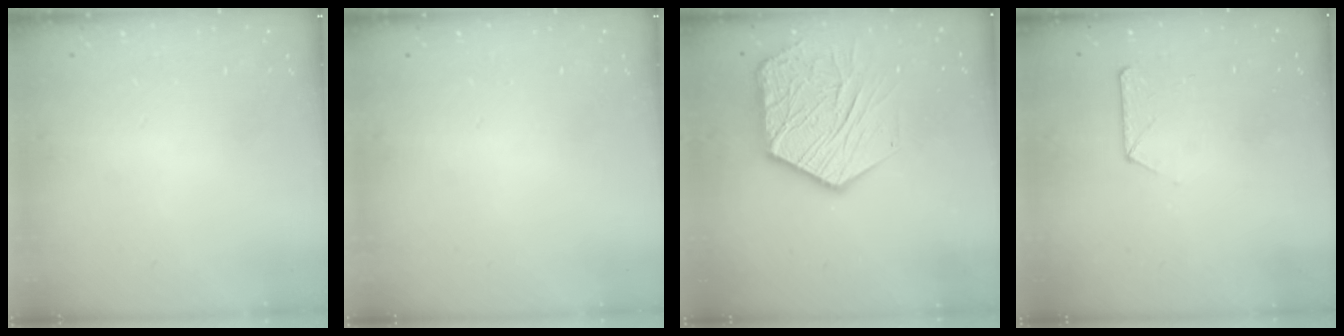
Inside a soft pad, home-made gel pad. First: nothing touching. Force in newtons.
{"total": 0.0}
{"total": 16.4, "press": 16.4, "slide": 1.4}
{"total": 6.9, "press": 6.9, "slide": 0.8}